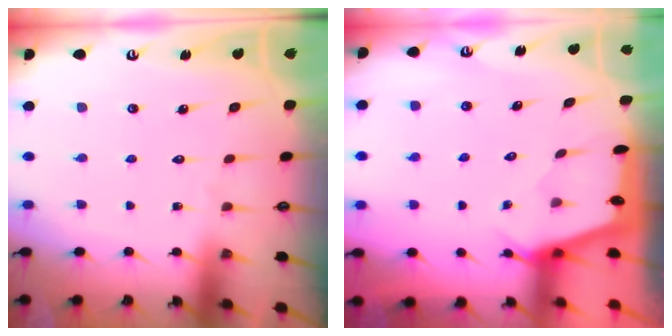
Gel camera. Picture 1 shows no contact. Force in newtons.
{"total": 2.3, "press": 2.3, "slide": 0.3}